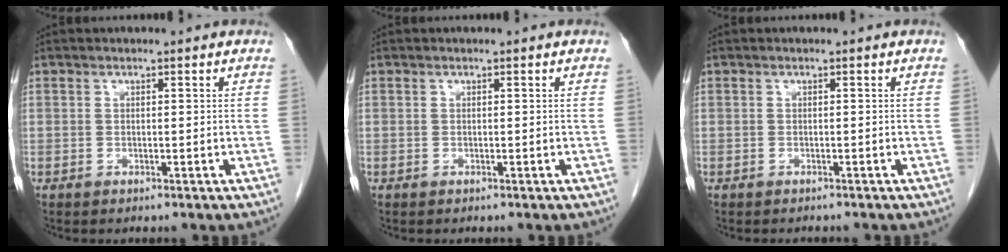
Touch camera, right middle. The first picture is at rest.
{"total": 0.0}
{"total": 1.4, "force": [-1.3, 0.2, 0.4], "torque": [-0.014, -0.006, -0.015]}